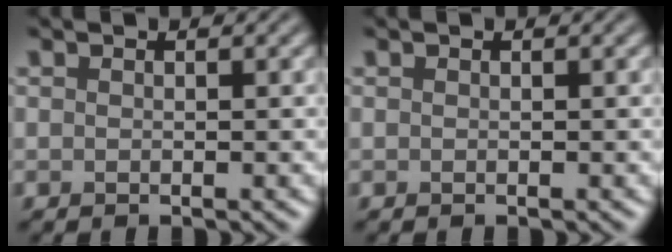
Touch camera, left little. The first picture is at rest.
{"total": 0.0}